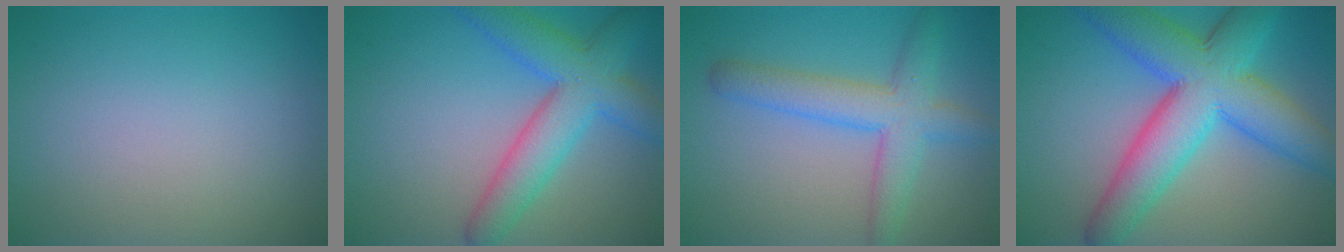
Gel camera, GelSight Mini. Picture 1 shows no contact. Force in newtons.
{"total": 6.8, "press": 6.8, "slide": 0.3}
{"total": 5.0, "press": 5.0, "slide": 0.2}
{"total": 10.6, "press": 10.6, "slide": 0.2}